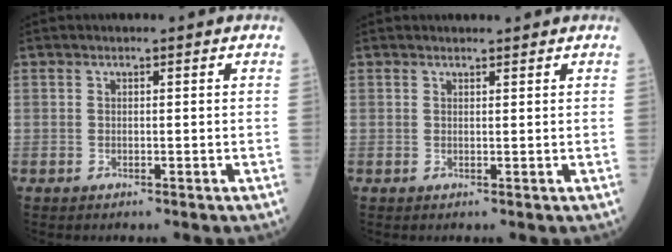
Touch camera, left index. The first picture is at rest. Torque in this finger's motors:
{"motor_torque": [0.53, -1.04, -0.16, 0.00]}